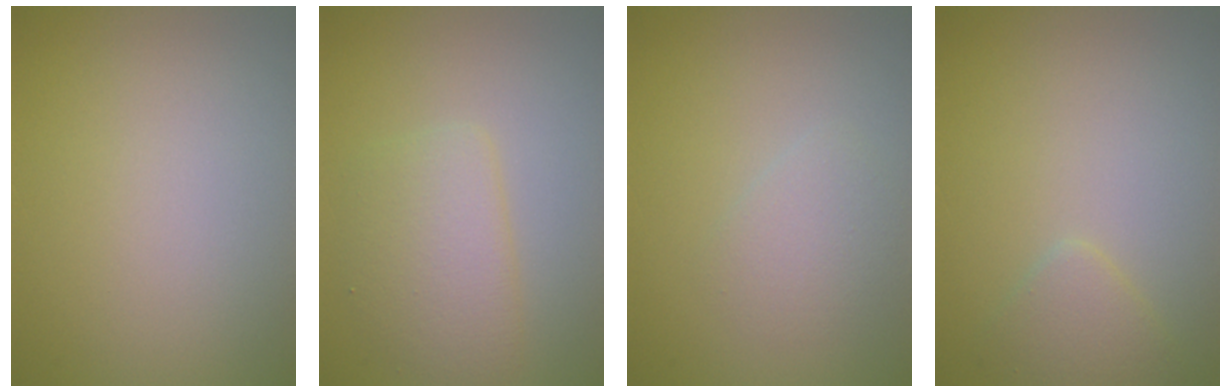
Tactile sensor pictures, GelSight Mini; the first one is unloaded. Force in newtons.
{"total": 3.3, "press": 3.3, "slide": 0.1}
{"total": 1.8, "press": 1.8, "slide": 0.1}
{"total": 1.7, "press": 1.7, "slide": 0.1}